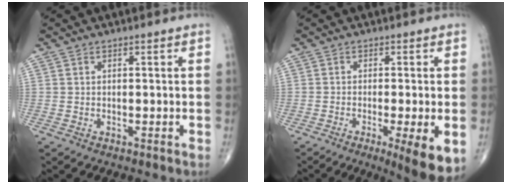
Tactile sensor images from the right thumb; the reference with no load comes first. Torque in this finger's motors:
{"motor_torque": [-0.23, 0.70, 0.00, -0.36, 0.02]}